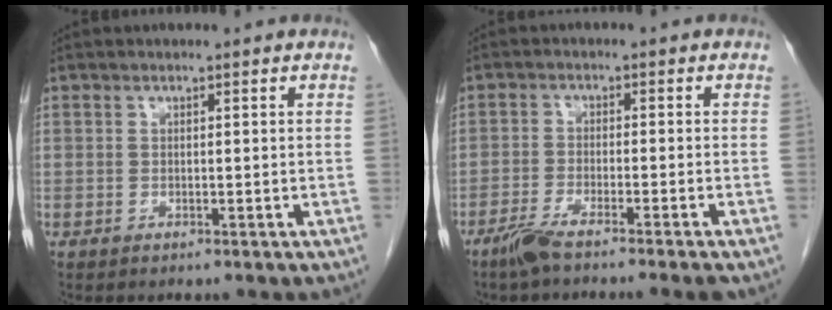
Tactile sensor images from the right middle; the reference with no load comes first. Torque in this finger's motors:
{"motor_torque": [-0.07, -0.26, 0.11, 0.03]}